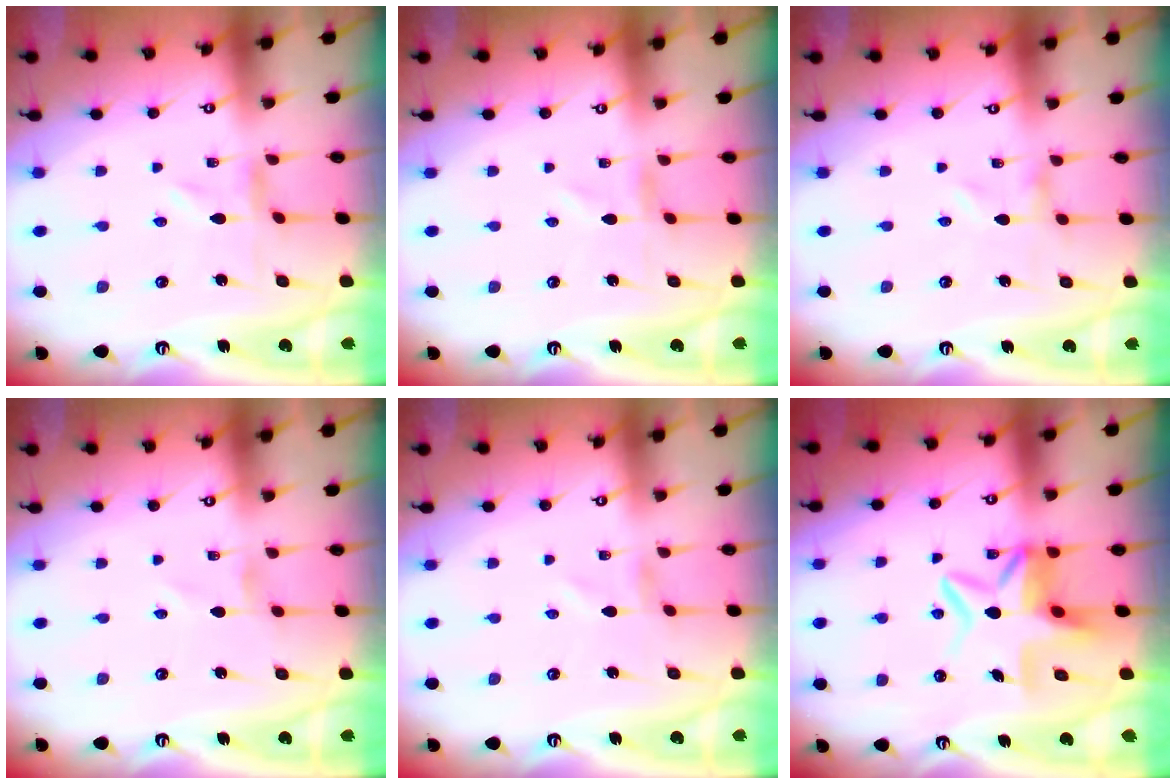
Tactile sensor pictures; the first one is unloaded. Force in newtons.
{"total": 0.0}
{"total": 0.0}
{"total": 0.0}
{"total": 0.7, "press": 0.7, "slide": 0.2}
{"total": 9.0, "press": 8.9, "slide": 1.3}